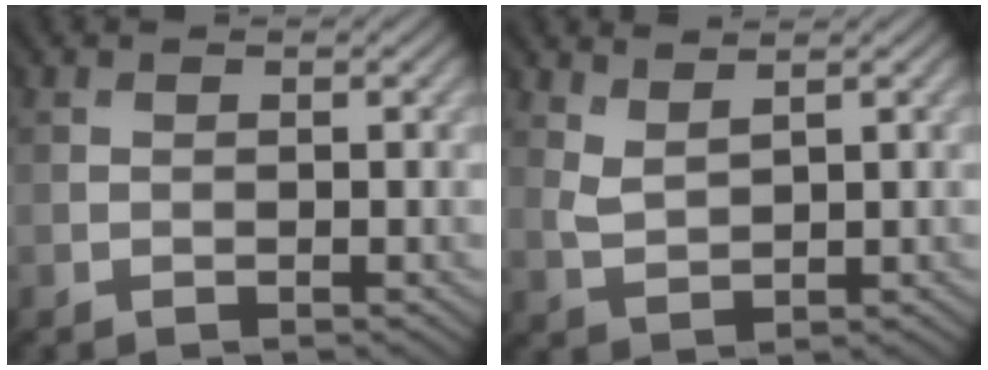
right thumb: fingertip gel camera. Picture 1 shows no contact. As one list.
[{"total": 3.1, "force": [3.0, 0.2, -0.8], "torque": [0.005, 0.003, 0.063]}]